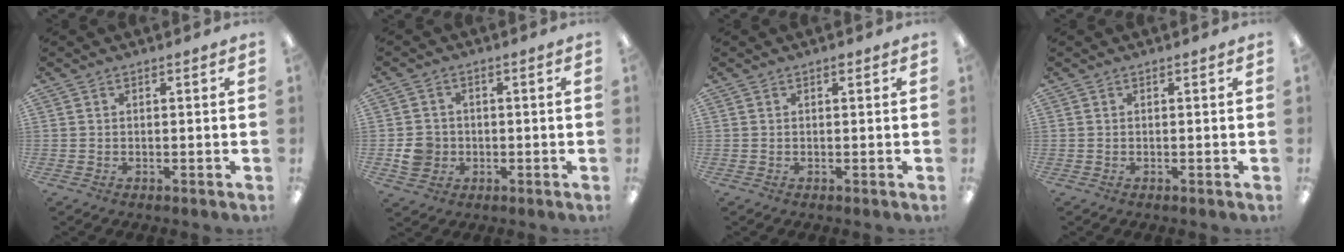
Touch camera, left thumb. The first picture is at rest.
{"total": 5.3, "force": [-1.1, 4.9, 1.7], "torque": [-0.029, 0.008, -0.018]}
{"total": 0.5, "force": [0.4, 0.1, 0.3], "torque": [-0.008, 0.002, 0.006]}
{"total": 0.0}